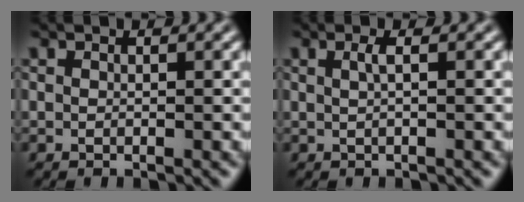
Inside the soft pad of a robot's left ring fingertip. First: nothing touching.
{"total": 1.2, "force": [0.3, 0.3, 1.1], "torque": [-0.020, 0.004, 0.003]}